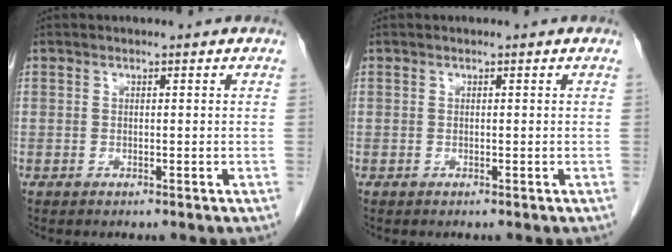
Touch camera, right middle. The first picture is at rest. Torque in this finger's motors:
{"motor_torque": [-0.34, -0.20, -0.03, -0.01]}